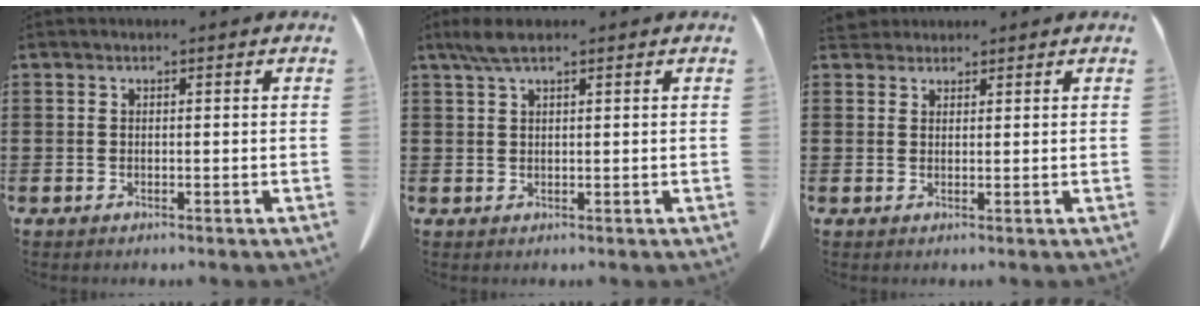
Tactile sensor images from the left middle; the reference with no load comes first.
{"total": 3.2, "force": [1.9, 0.7, 2.4], "torque": [-0.051, 0.001, 0.036]}
{"total": 2.4, "force": [2.2, 0.9, 0.4], "torque": [-0.015, 0.002, 0.045]}